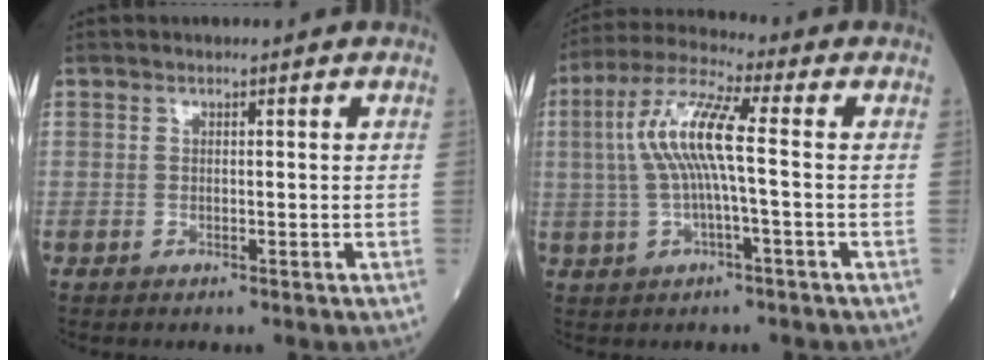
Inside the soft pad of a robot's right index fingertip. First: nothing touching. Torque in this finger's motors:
{"motor_torque": [1.49, 0.15, 0.89, 0.21]}